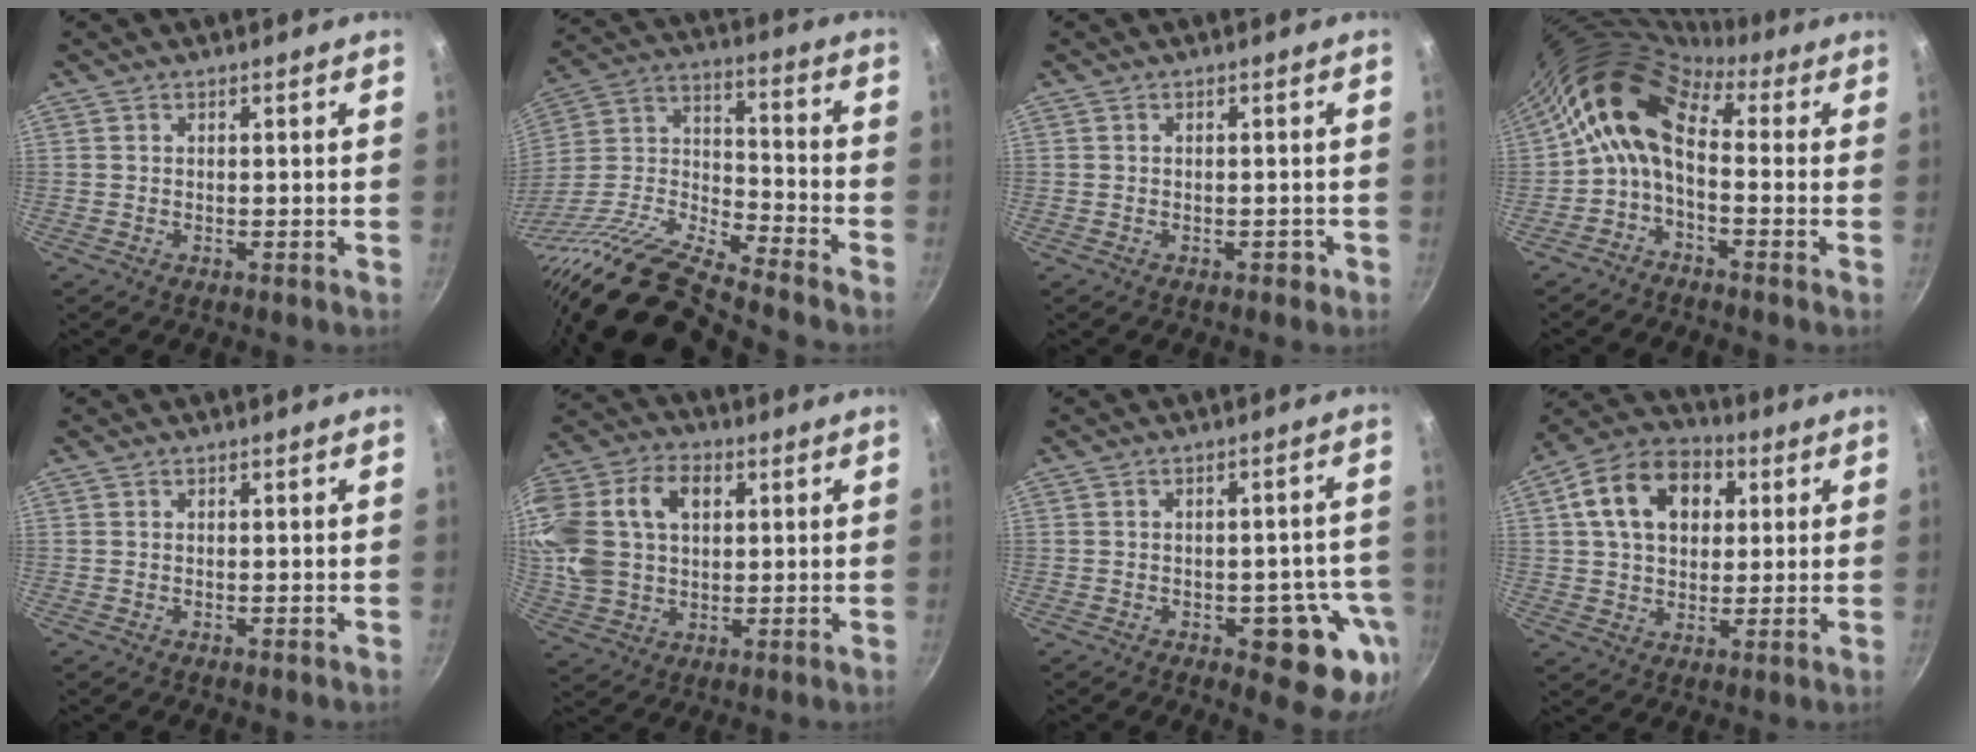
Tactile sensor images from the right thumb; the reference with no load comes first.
{"total": 22.0, "force": [-17.9, 5.1, 11.6], "torque": [-0.186, 0.076, -0.345]}
{"total": 1.2, "force": [-0.6, 0.8, 0.6], "torque": [0.005, 0.013, -0.002]}
{"total": 10.7, "force": [0.5, 6.7, 8.4], "torque": [-0.153, 0.029, -0.014]}
{"total": 0.0}
{"total": 21.5, "force": [5.0, 15.3, 14.2], "torque": [-0.310, 0.026, 0.086]}
{"total": 11.9, "force": [-4.2, 5.7, 9.6], "torque": [-0.056, 0.016, -0.050]}
{"total": 15.4, "force": [4.3, 10.9, 10.0], "torque": [-0.148, 0.017, 0.058]}